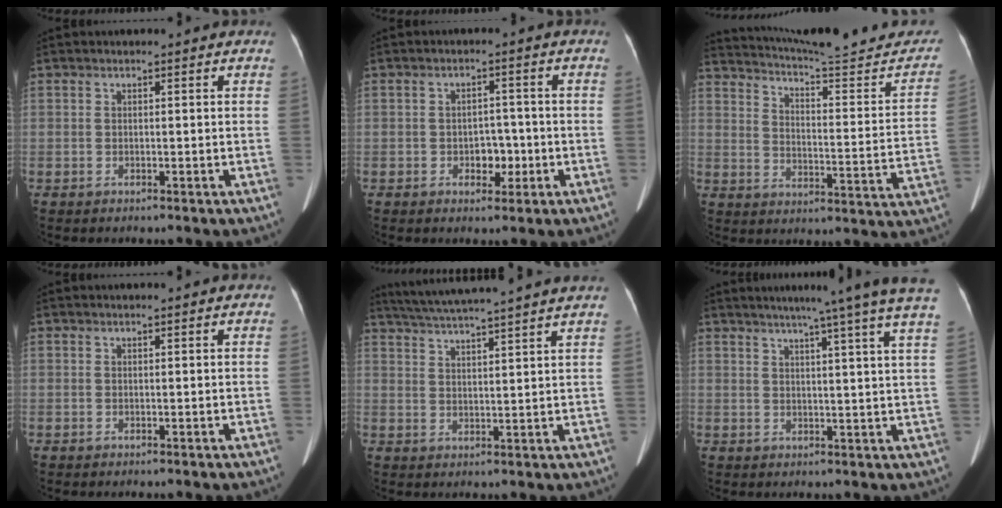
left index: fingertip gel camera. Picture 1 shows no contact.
{"total": 3.4, "force": [-1.0, 2.3, 2.3], "torque": [-0.029, 0.007, -0.010]}
{"total": 23.1, "force": [21.5, 1.9, 8.2], "torque": [-0.116, -0.057, 0.280]}
{"total": 1.0, "force": [0.9, 0.0, 0.4], "torque": [-0.008, 0.010, 0.014]}
{"total": 15.7, "force": [13.9, -1.4, 7.2], "torque": [-0.132, 0.008, 0.193]}
{"total": 17.6, "force": [14.8, -1.8, 9.4], "torque": [-0.138, -0.027, 0.173]}